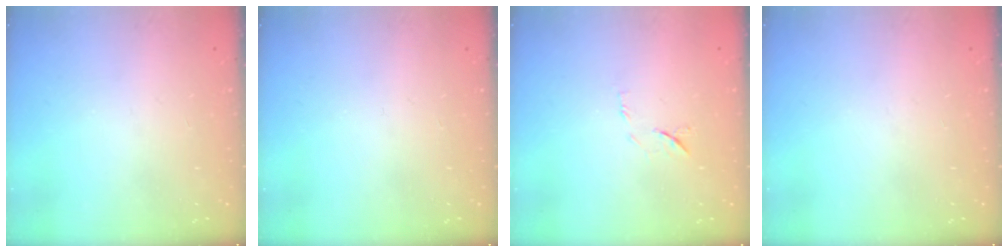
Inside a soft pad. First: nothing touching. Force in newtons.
{"total": 0.0}
{"total": 6.8, "press": 6.7, "slide": 0.8}
{"total": 0.0}